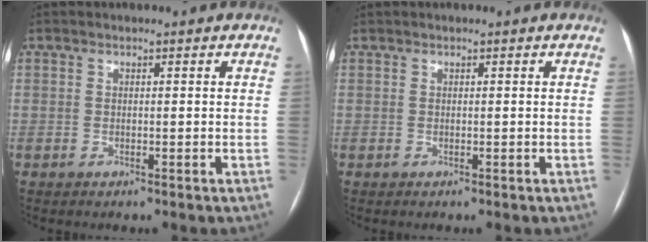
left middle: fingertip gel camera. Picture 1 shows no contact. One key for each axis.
{"total": 0.0}